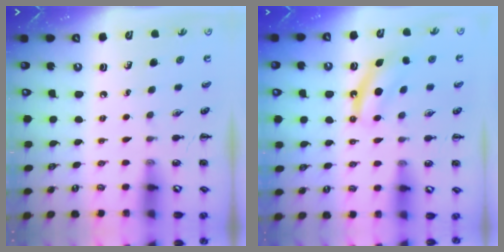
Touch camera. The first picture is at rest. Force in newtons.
{"total": 6.3, "press": 6.2, "slide": 1.2}